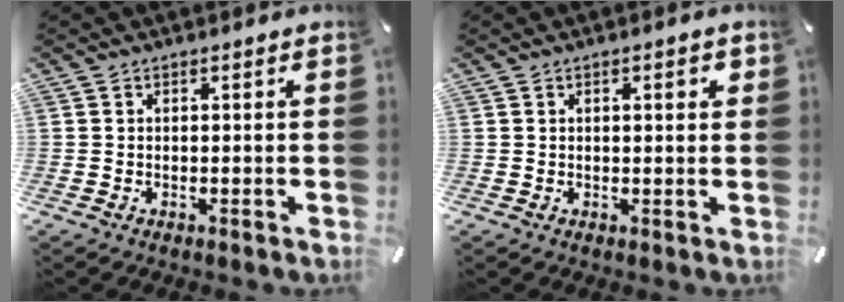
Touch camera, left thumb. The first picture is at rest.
{"total": 2.0, "force": [0.7, 0.6, 1.8], "torque": [-0.027, 0.002, 0.008]}